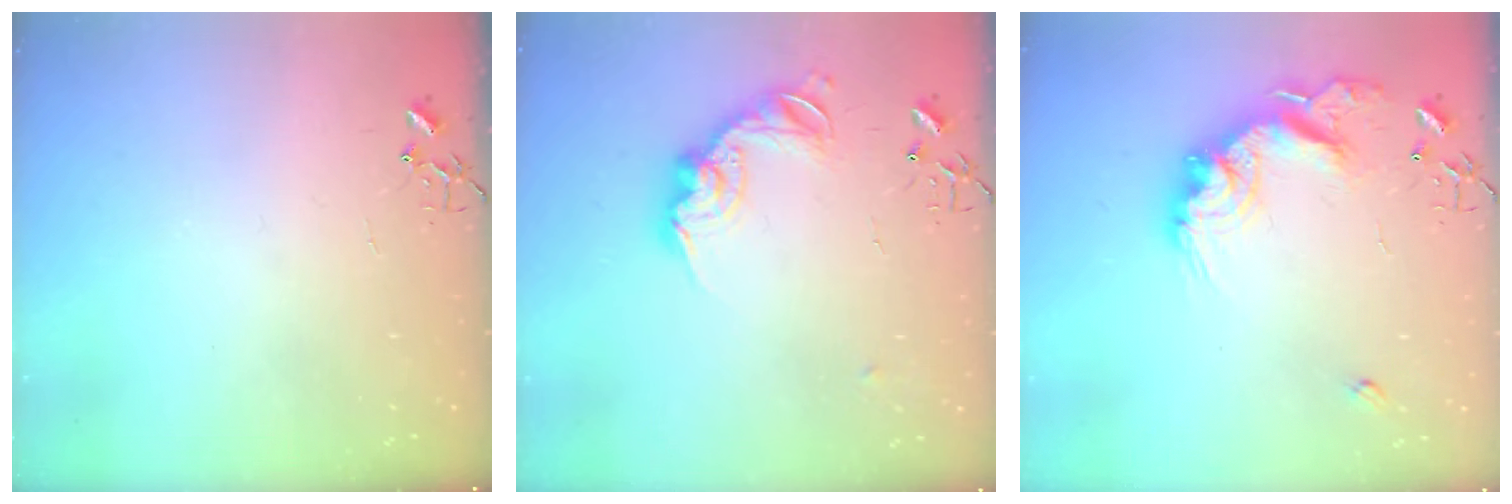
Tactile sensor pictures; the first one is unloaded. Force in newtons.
{"total": 14.6, "press": 14.6, "slide": 0.7}
{"total": 18.2, "press": 18.0, "slide": 2.2}